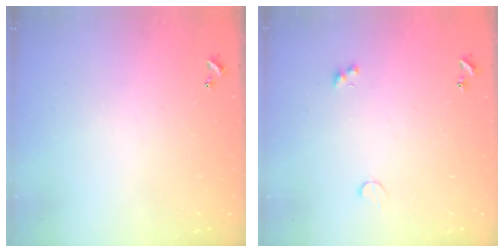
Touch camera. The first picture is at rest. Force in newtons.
{"total": 2.1, "press": 2.0, "slide": 0.8}